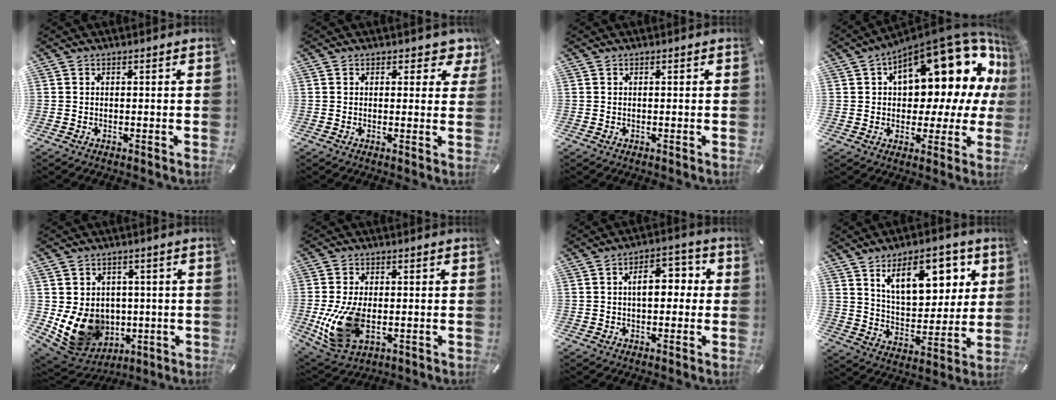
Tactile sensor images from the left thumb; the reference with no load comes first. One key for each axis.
{"total": 3.4, "fx": 2.1, "fy": 2.1, "fz": 1.6, "tx": -0.006, "ty": -0.006, "tz": 0.030}
{"total": 0.0}
{"total": 20.8, "fx": 10.0, "fy": 9.5, "fz": 15.6, "tx": -0.200, "ty": -0.084, "tz": 0.160}
{"total": 13.1, "fx": -1.5, "fy": 11.5, "fz": 6.1, "tx": -0.119, "ty": -0.003, "tz": -0.014}
{"total": 13.2, "fx": -2.1, "fy": 8.4, "fz": 10.0, "tx": -0.214, "ty": -0.008, "tz": -0.033}
{"total": 7.2, "fx": 0.2, "fy": 4.3, "fz": 5.8, "tx": -0.070, "ty": 0.001, "tz": -0.007}
{"total": 15.5, "fx": 8.4, "fy": 8.1, "fz": 10.1, "tx": -0.156, "ty": -0.024, "tz": 0.145}